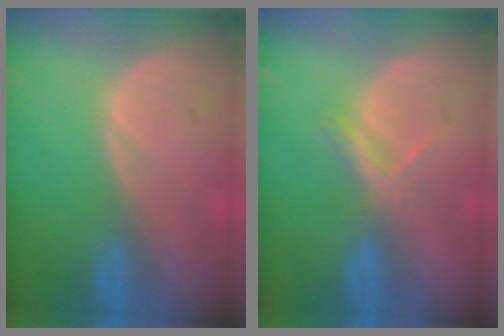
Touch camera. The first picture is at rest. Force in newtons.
{"total": 3.1, "press": 2.9, "slide": 0.9}